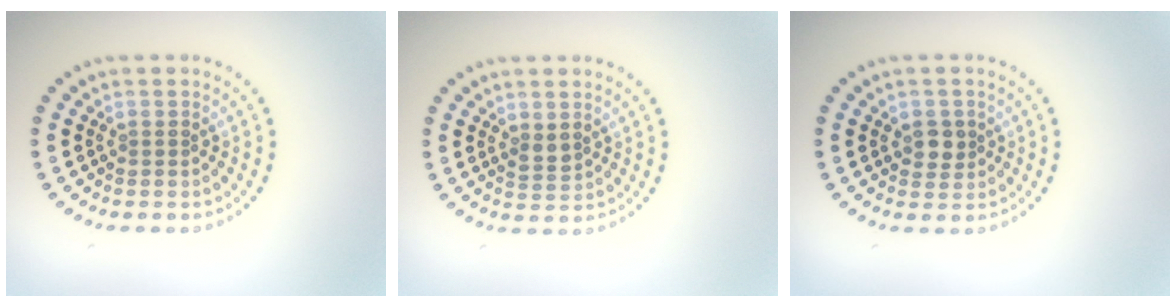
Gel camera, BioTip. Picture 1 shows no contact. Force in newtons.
{"total": 1.1, "press": 1.1, "slide": 0.4}
{"total": 1.9, "press": 1.9, "slide": 0.6}